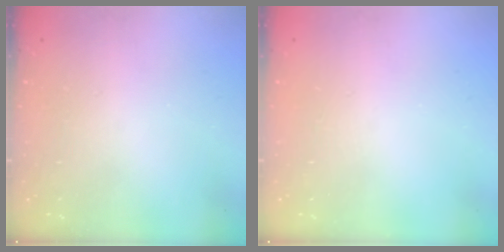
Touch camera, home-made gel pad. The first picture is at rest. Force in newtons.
{"total": 0.0}